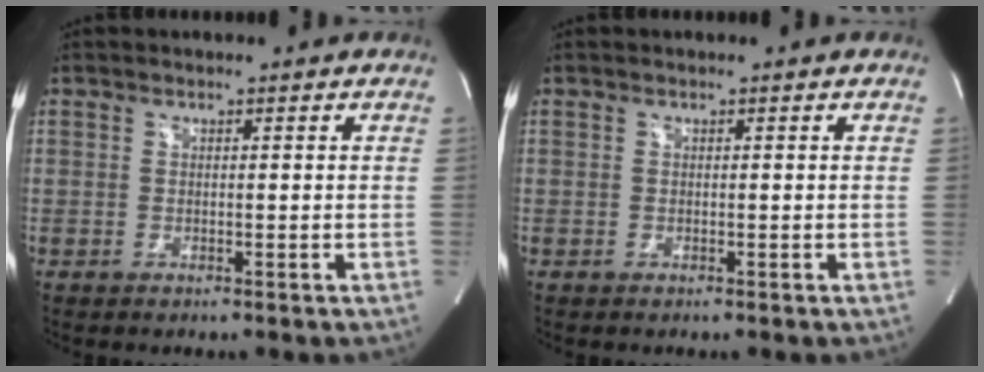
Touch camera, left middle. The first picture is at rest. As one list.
[{"total": 0.0}]